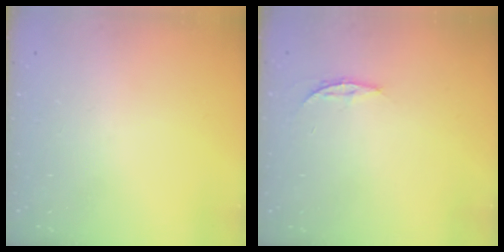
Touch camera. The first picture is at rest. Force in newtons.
{"total": 3.6, "press": 3.6, "slide": 0.3}